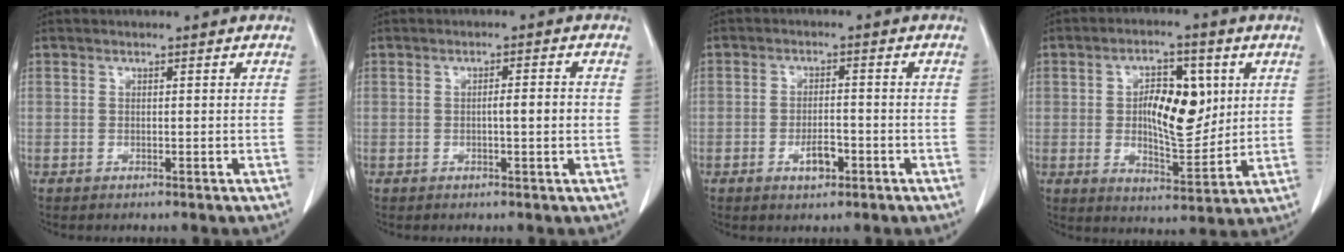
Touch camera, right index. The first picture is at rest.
{"total": 2.9, "force": [-0.2, 0.2, 2.9], "torque": [-0.047, 0.001, -0.005]}
{"total": 3.7, "force": [-1.6, 1.5, 3.0], "torque": [-0.052, 0.003, -0.020]}
{"total": 11.2, "force": [2.0, 4.8, 9.9], "torque": [-0.164, 0.009, 0.038]}